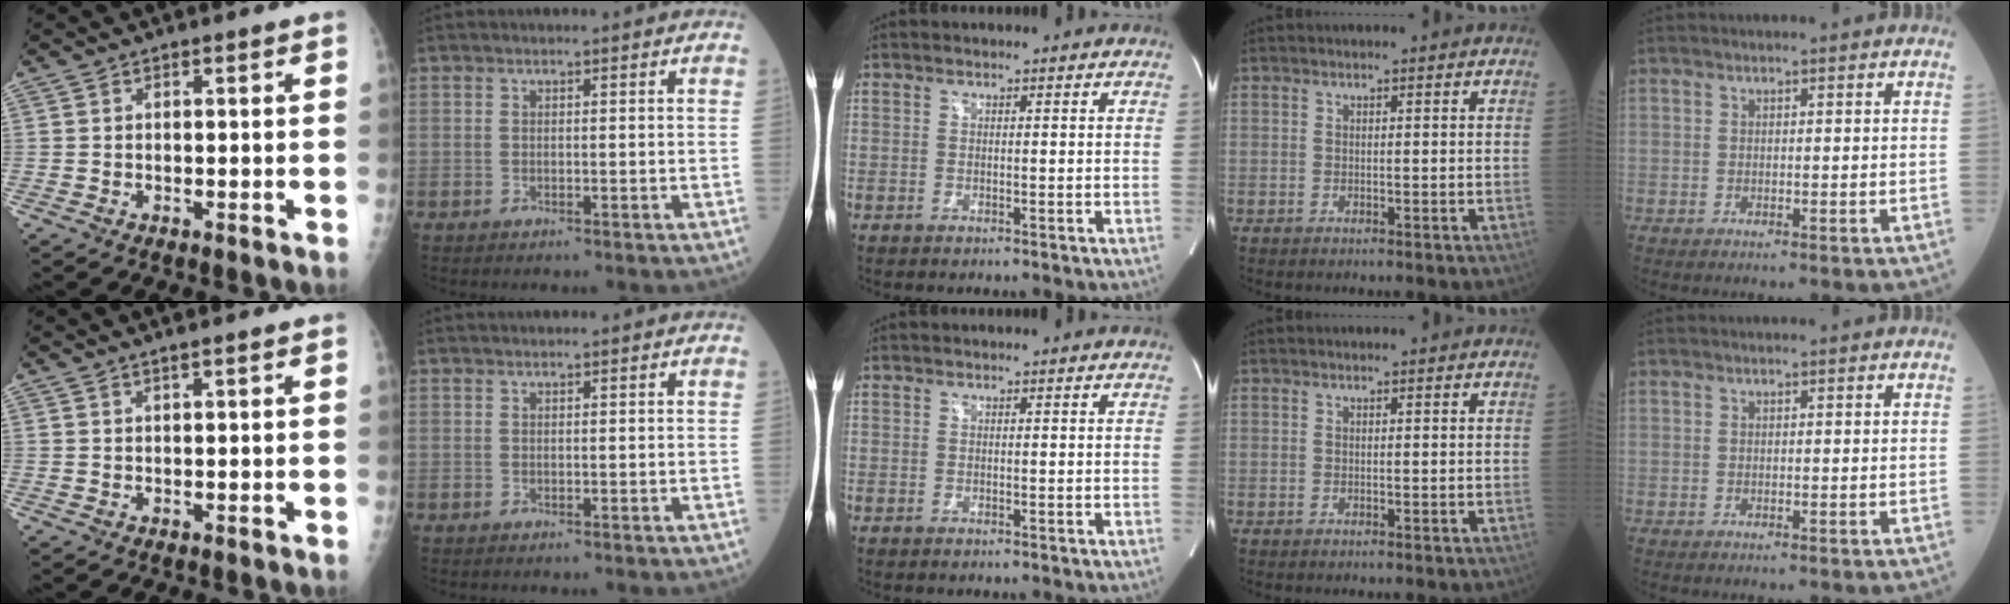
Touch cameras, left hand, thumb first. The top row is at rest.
{"thumb": {"total": 1.4, "force": [1.0, -0.1, 0.9], "torque": [-0.015, -0.002, 0.019]}, "index": {"total": 0.7, "force": [0.6, 0.0, 0.2], "torque": [-0.003, 0.015, 0.012]}}